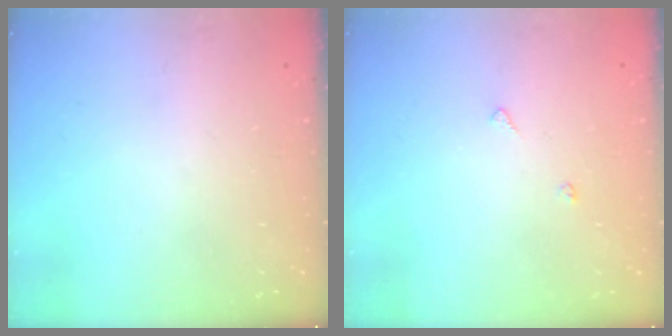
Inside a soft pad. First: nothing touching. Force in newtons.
{"total": 3.5, "press": 3.5, "slide": 0.3}